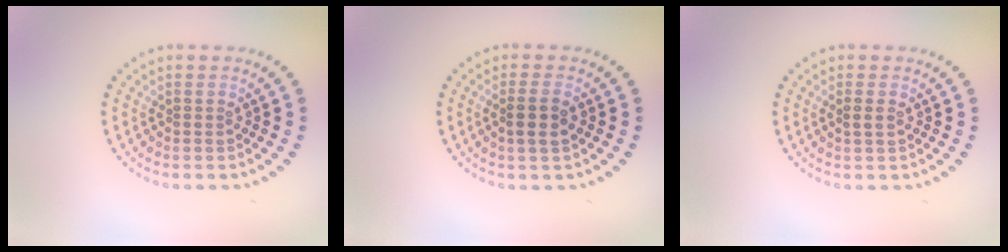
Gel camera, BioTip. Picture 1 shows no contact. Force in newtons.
{"total": 2.0, "press": 1.9, "slide": 0.8}
{"total": 0.9, "press": 0.9, "slide": 0.2}